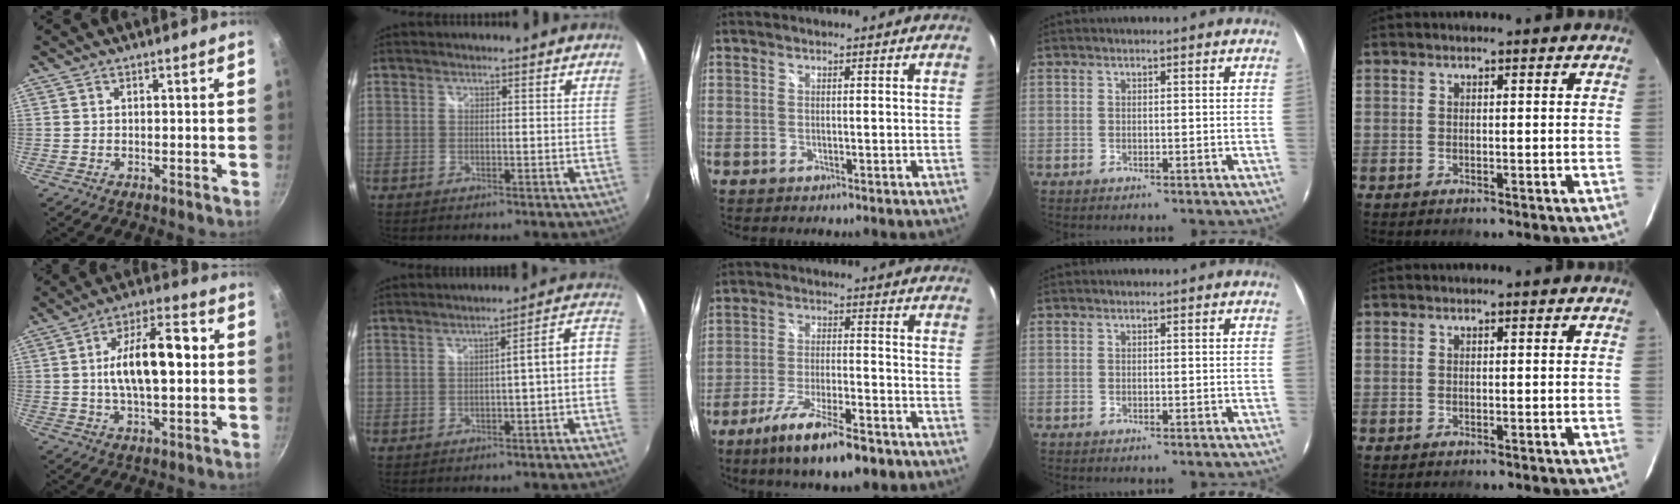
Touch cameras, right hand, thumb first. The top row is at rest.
{"thumb": {"total": 15.2, "force": [1.1, 6.9, 13.5], "torque": [-0.207, 0.024, 0.010]}, "index": {"total": 5.7, "force": [-1.8, 0.6, 5.4], "torque": [-0.073, 0.020, -0.011]}, "middle": {"total": 13.9, "force": [-9.5, 3.3, 9.6], "torque": [-0.189, -0.035, -0.160]}}